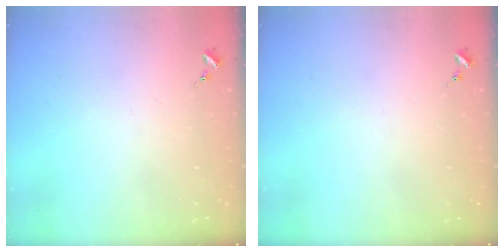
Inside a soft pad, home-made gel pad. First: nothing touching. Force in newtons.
{"total": 0.0}